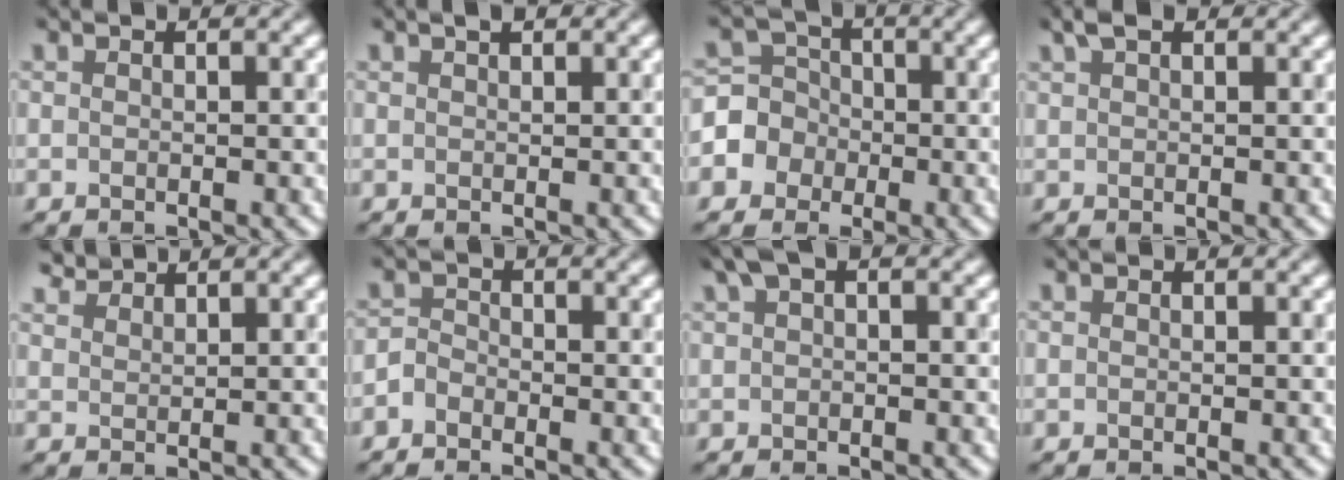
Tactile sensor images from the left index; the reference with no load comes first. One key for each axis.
{"total": 0.9, "fx": 0.6, "fy": 0.3, "fz": 0.5, "tx": -0.005, "ty": 0.008, "tz": 0.011}
{"total": 4.0, "fx": -1.2, "fy": 3.9, "fz": 0.3, "tx": 0.015, "ty": 0.018, "tz": -0.039}
{"total": 1.7, "fx": 1.3, "fy": 0.5, "fz": 0.9, "tx": -0.010, "ty": 0.012, "tz": 0.024}
{"total": 2.3, "fx": 2.3, "fy": 0.2, "fz": 0.0, "tx": 0.002, "ty": 0.008, "tz": 0.045}
{"total": 1.0, "fx": -0.8, "fy": 0.7, "fz": 0.2, "tx": 0.004, "ty": 0.012, "tz": -0.018}
{"total": 1.5, "fx": 0.8, "fy": 0.6, "fz": 1.1, "tx": -0.017, "ty": 0.013, "tz": 0.015}
{"total": 0.0}